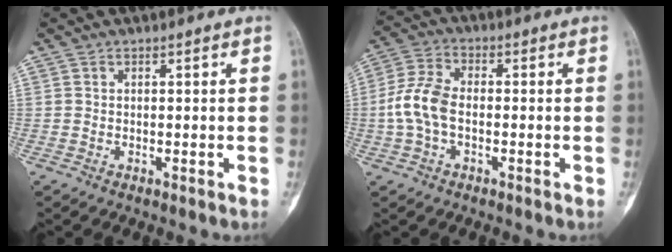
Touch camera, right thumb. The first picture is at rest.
{"total": 8.2, "force": [-1.2, 4.9, 6.5], "torque": [-0.148, 0.023, -0.030]}